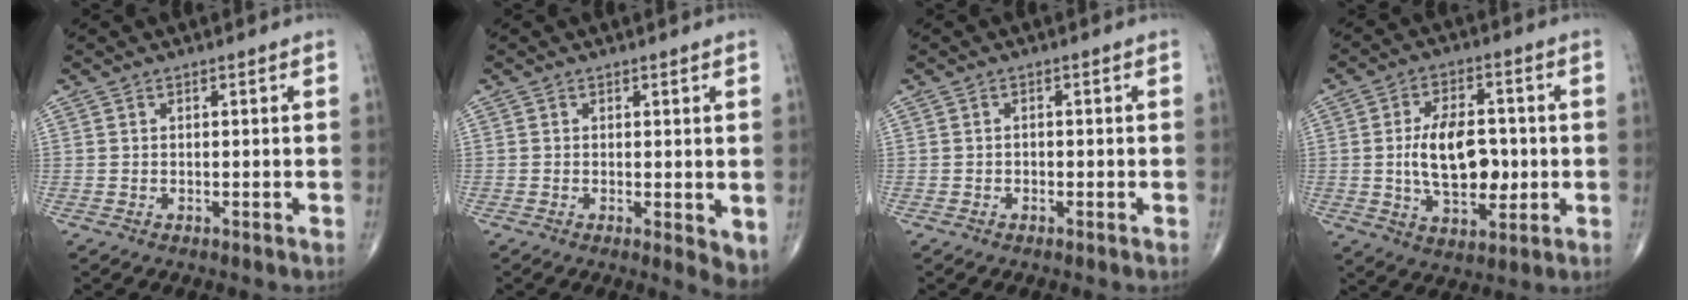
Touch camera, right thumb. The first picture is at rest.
{"total": 4.2, "force": [-0.1, 1.5, 3.9], "torque": [-0.049, -0.013, -0.003]}
{"total": 0.6, "force": [-0.3, 0.5, 0.2], "torque": [0.004, 0.003, -0.009]}
{"total": 13.3, "force": [-0.4, 7.6, 10.9], "torque": [-0.156, 0.004, -0.002]}